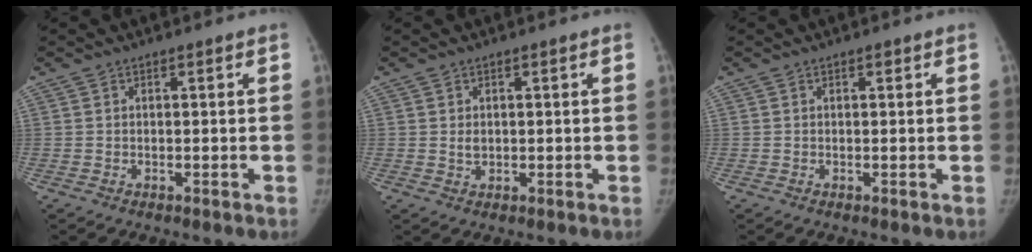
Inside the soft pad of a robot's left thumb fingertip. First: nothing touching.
{"total": 1.6, "force": [0.3, 1.1, 1.1], "torque": [-0.015, -0.004, 0.010]}
{"total": 0.6, "force": [0.3, 0.3, 0.4], "torque": [-0.003, -0.001, 0.005]}